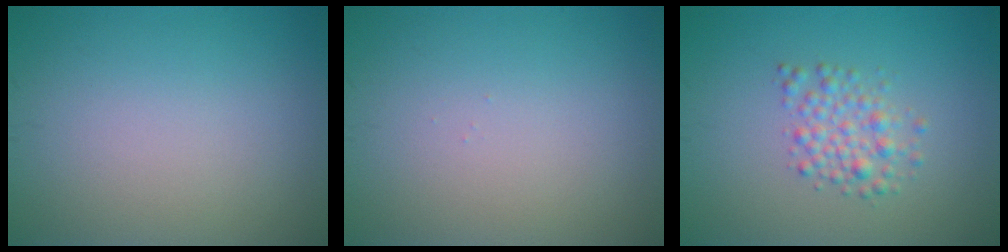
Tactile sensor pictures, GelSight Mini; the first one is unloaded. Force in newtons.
{"total": 0.0}
{"total": 2.5, "press": 2.5, "slide": 0.0}